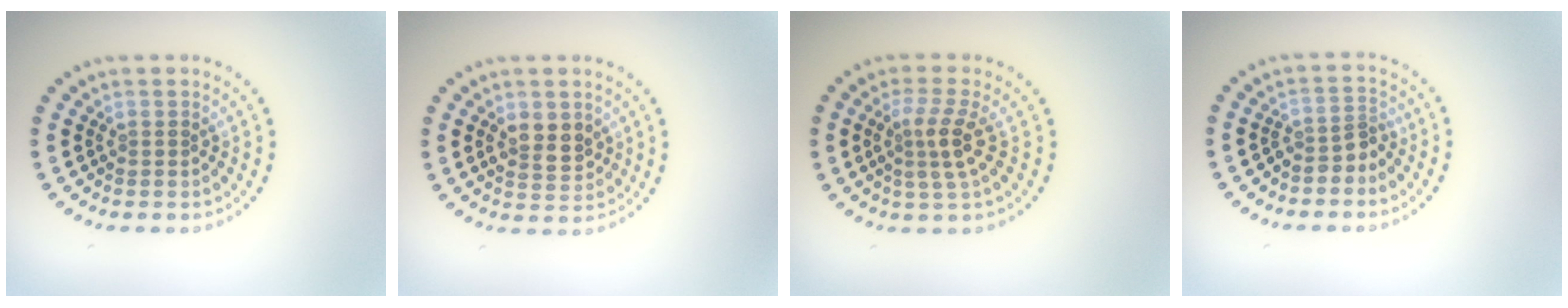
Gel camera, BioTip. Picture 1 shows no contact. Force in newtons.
{"total": 2.9, "press": 2.8, "slide": 0.5}
{"total": 2.8, "press": 2.4, "slide": 1.5}
{"total": 2.0, "press": 1.4, "slide": 1.4}